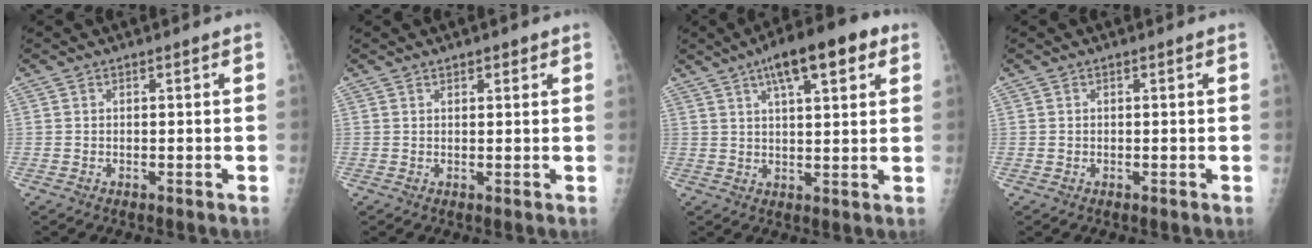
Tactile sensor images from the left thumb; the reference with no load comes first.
{"total": 1.6, "force": [1.1, 0.8, 0.9], "torque": [-0.001, -0.003, 0.011]}
{"total": 13.2, "force": [6.6, 4.3, 10.6], "torque": [-0.139, 0.003, 0.094]}
{"total": 0.6, "force": [-0.2, 0.6, 0.1], "torque": [0.000, 0.003, -0.001]}